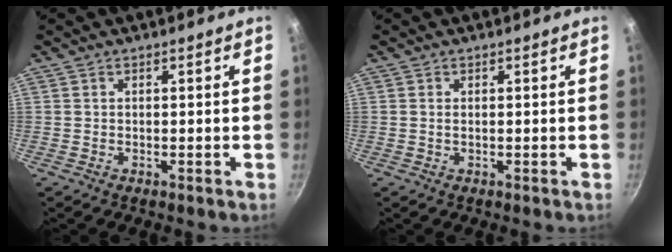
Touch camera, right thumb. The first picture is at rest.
{"total": 0.5, "force": [0.0, 0.2, 0.5], "torque": [-0.012, 0.000, 0.001]}